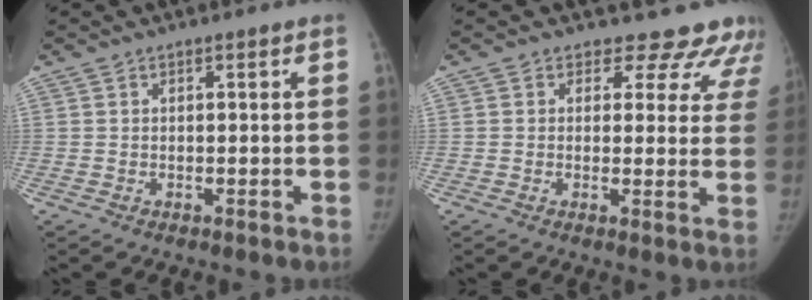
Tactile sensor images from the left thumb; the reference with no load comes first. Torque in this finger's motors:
{"motor_torque": [-0.05, 0.11, -0.09, 0.11, -0.02]}